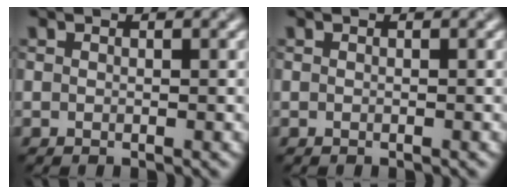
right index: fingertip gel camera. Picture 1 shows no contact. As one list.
[{"total": 0.0}]